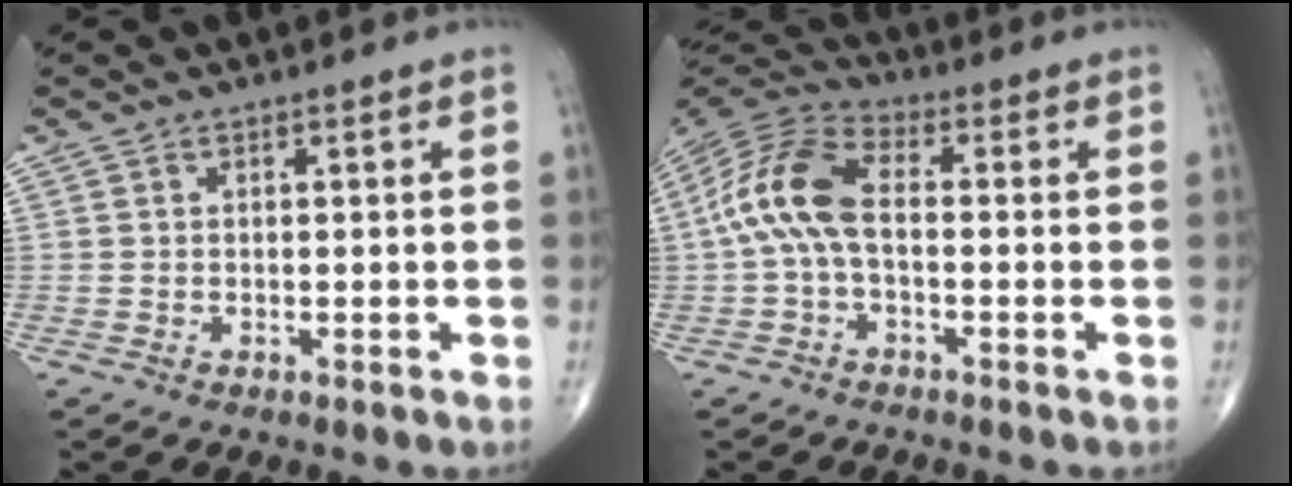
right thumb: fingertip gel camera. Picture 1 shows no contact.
{"total": 11.2, "force": [-0.6, 5.7, 9.6], "torque": [-0.204, 0.033, -0.022]}